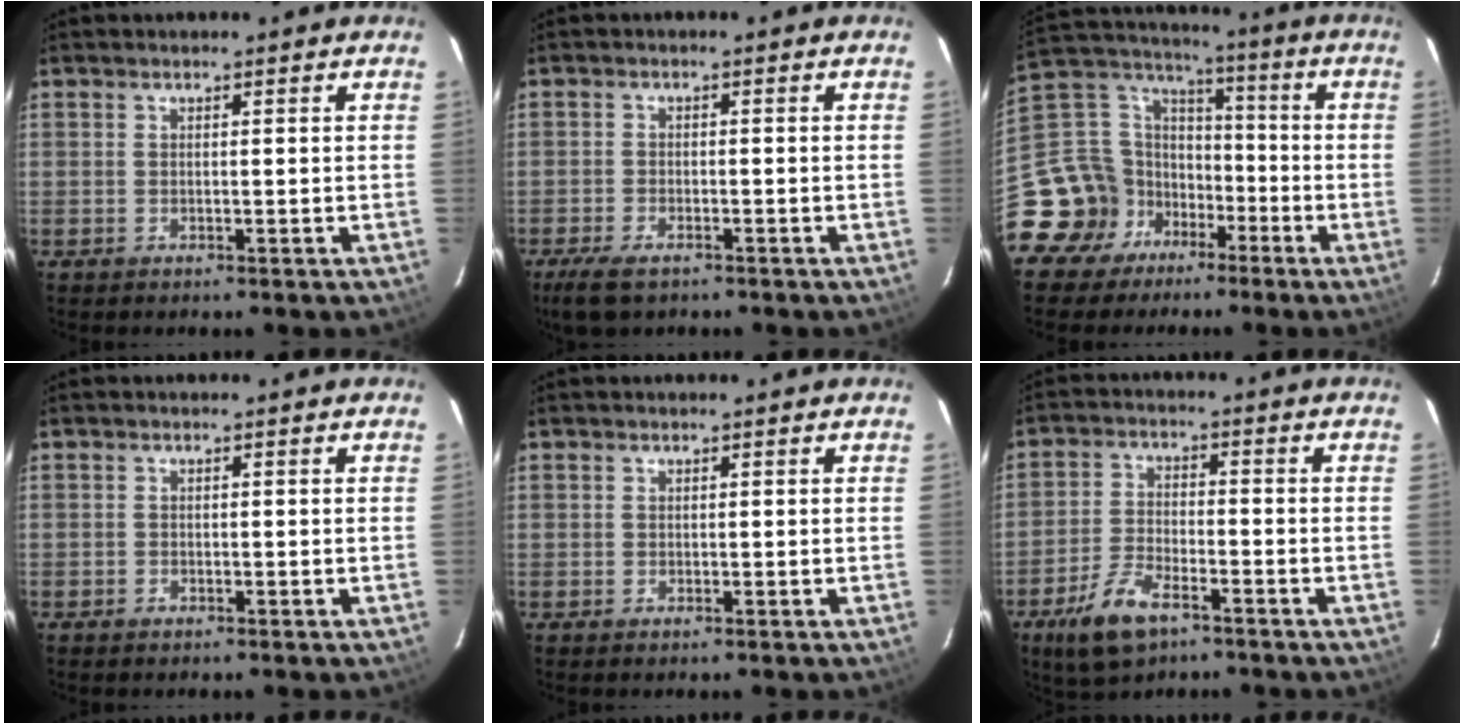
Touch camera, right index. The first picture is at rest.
{"total": 5.3, "force": [-3.8, 2.2, 2.9], "torque": [-0.080, -0.016, -0.071]}
{"total": 14.6, "force": [-7.2, 12.1, 3.8], "torque": [-0.103, 0.060, -0.124]}
{"total": 0.8, "force": [-0.6, 0.5, 0.1], "torque": [-0.002, 0.002, -0.012]}
{"total": 0.5, "force": [0.0, 0.5, -0.1], "torque": [0.004, 0.001, -0.004]}
{"total": 9.5, "force": [-6.0, 4.0, 6.1], "torque": [-0.147, -0.009, -0.116]}